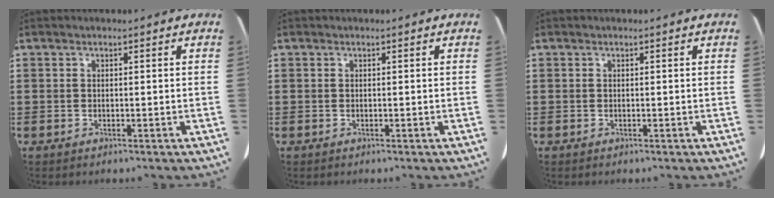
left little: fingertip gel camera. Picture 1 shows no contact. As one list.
[{"total": 0.0}, {"total": 0.0}]